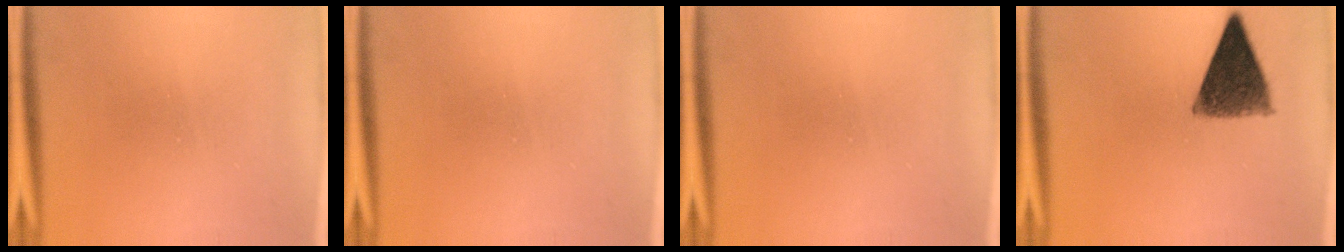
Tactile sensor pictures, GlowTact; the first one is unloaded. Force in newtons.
{"total": 0.0}
{"total": 0.0}
{"total": 10.1}